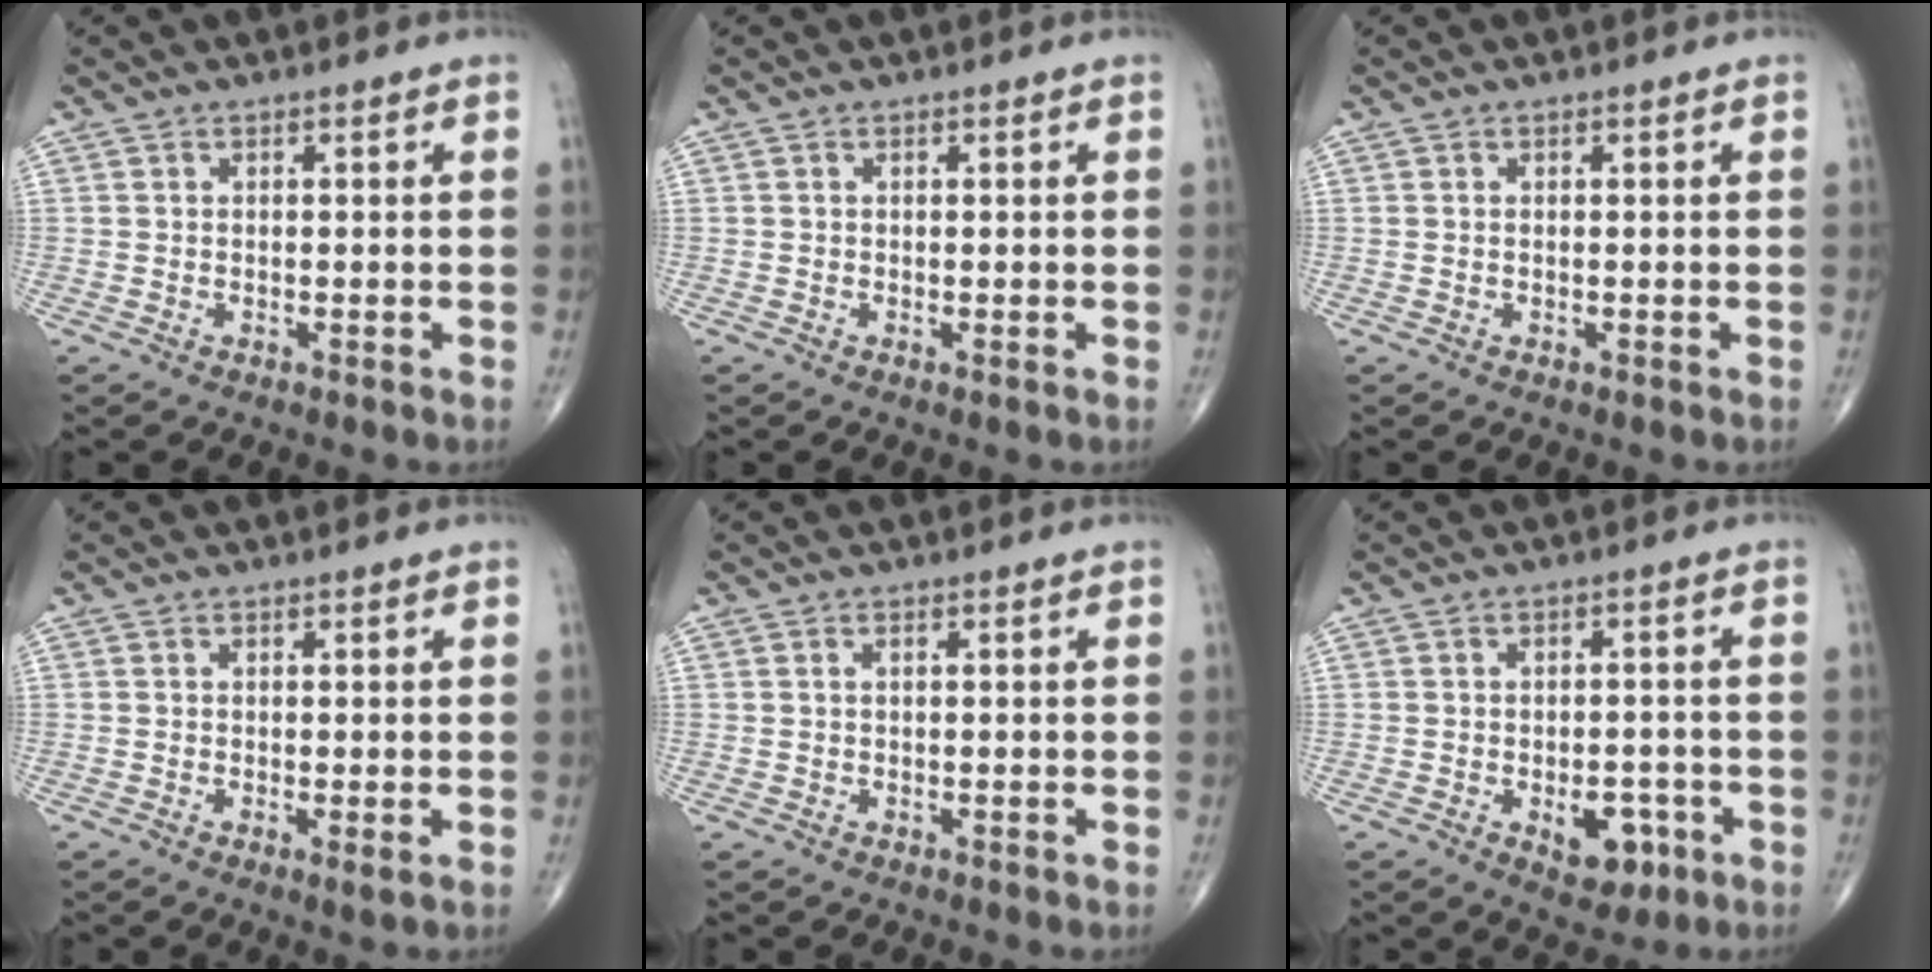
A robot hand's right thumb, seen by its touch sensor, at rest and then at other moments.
{"total": 0.0}
{"total": 0.0}
{"total": 1.1, "force": [-0.1, 0.2, 1.1], "torque": [-0.022, -0.007, -0.003]}
{"total": 0.5, "force": [0.1, 0.2, 0.5], "torque": [-0.011, 0.005, 0.002]}
{"total": 6.7, "force": [-2.5, 4.0, 4.7], "torque": [-0.041, 0.012, -0.025]}